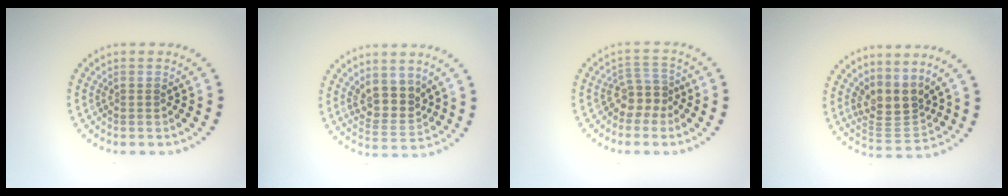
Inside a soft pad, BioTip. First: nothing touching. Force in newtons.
{"total": 3.4, "press": 3.0, "slide": 1.5}
{"total": 2.7, "press": 2.0, "slide": 1.8}
{"total": 3.5, "press": 2.6, "slide": 2.3}